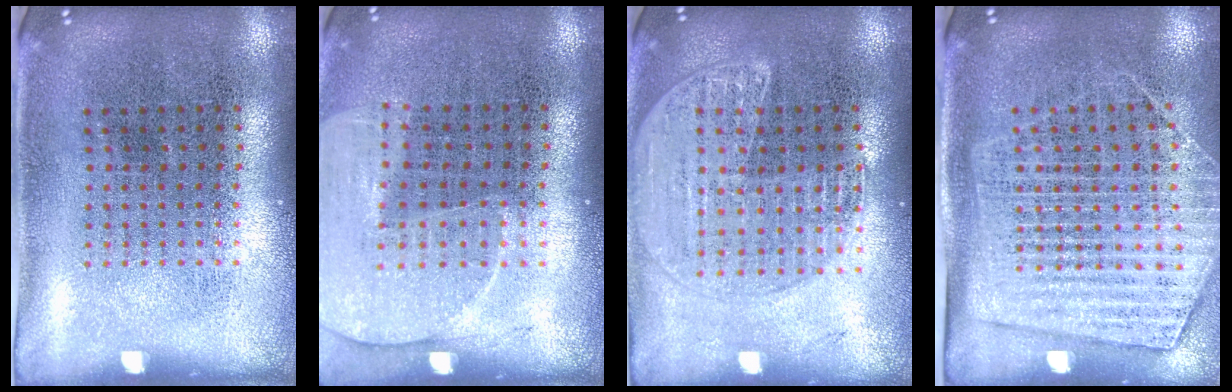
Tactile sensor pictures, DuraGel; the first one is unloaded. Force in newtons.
{"total": 1.3, "press": 1.3, "slide": 0.3}
{"total": 1.6, "press": 1.6, "slide": 0.5}
{"total": 1.8, "press": 1.5, "slide": 1.0}